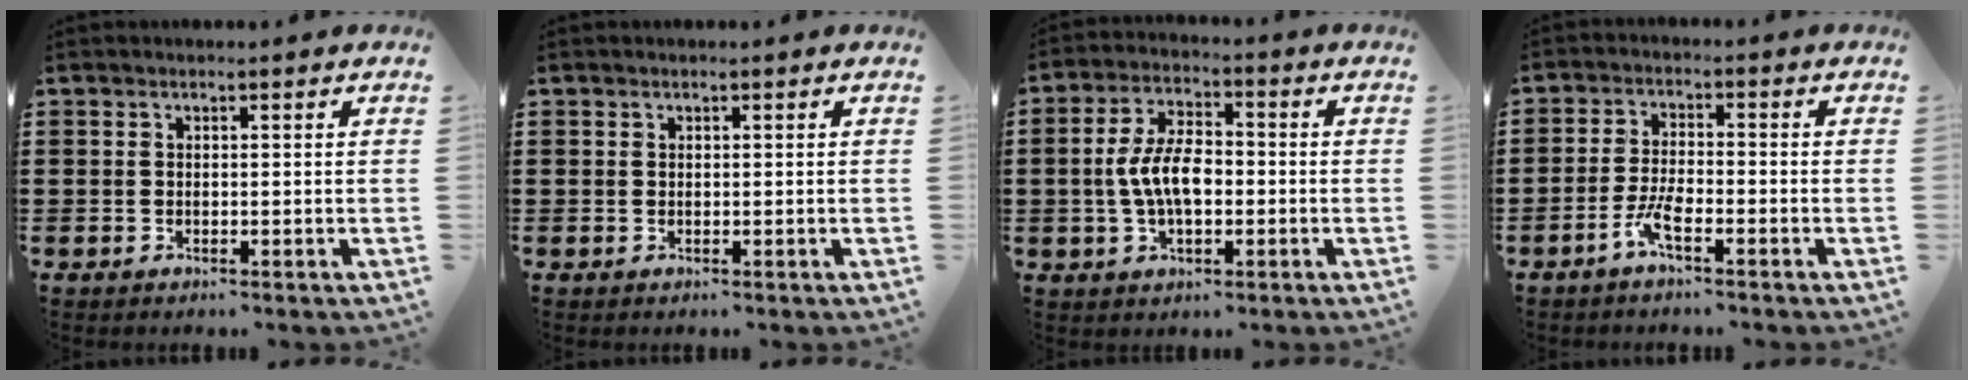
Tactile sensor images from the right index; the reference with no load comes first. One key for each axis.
{"total": 0.0}
{"total": 7.4, "fx": -0.8, "fy": 3.5, "fz": 6.4, "tx": -0.143, "ty": 0.000, "tz": -0.021}
{"total": 4.0, "fx": -2.3, "fy": 0.7, "fz": 3.1, "tx": -0.081, "ty": -0.006, "tz": -0.050}